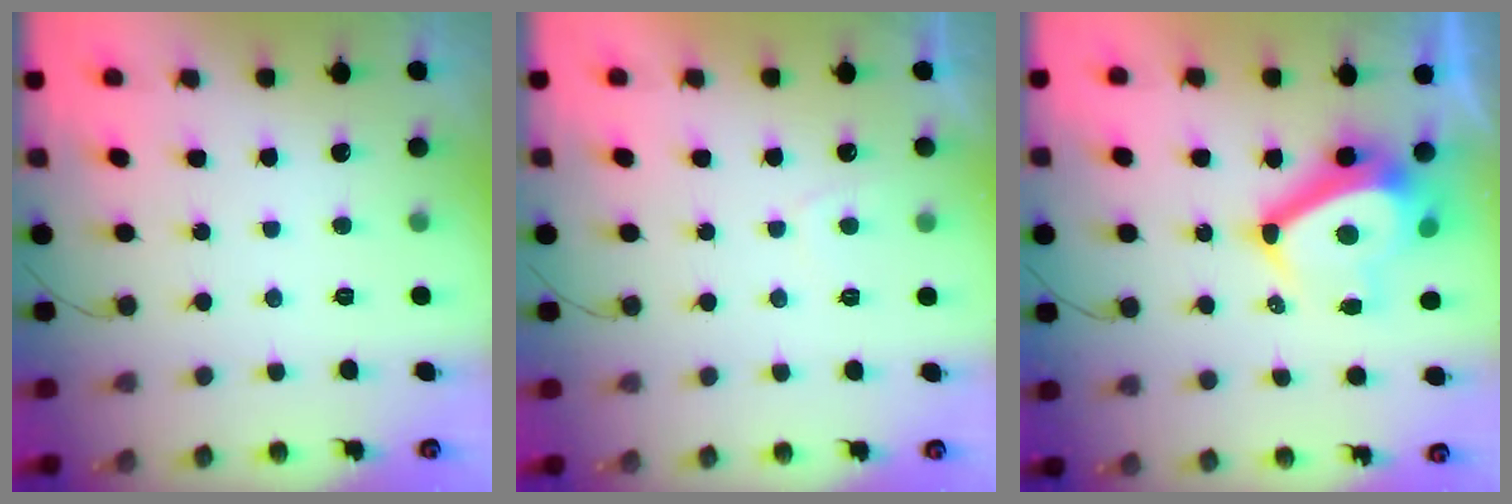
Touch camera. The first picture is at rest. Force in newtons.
{"total": 1.0, "press": 0.8, "slide": 0.6}
{"total": 13.3, "press": 12.8, "slide": 3.7}